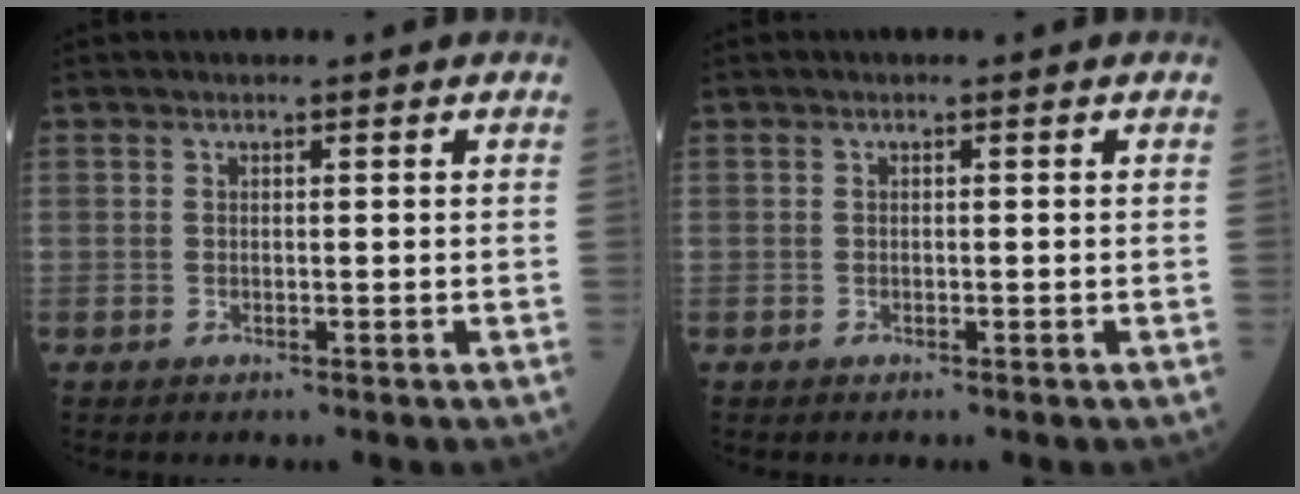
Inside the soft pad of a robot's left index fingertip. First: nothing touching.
{"total": 0.0}